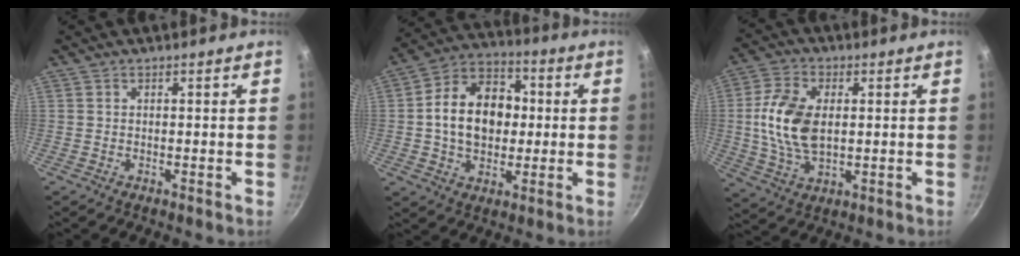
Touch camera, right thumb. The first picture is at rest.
{"total": 15.5, "force": [0.6, 11.1, 10.7], "torque": [-0.149, 0.024, 0.005]}
{"total": 12.9, "force": [0.9, 7.5, 10.4], "torque": [-0.209, 0.000, 0.020]}